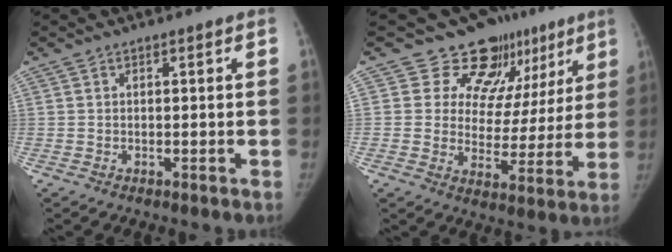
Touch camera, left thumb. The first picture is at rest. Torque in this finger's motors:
{"motor_torque": [0.14, 0.09, 0.20, 0.14, -0.01]}